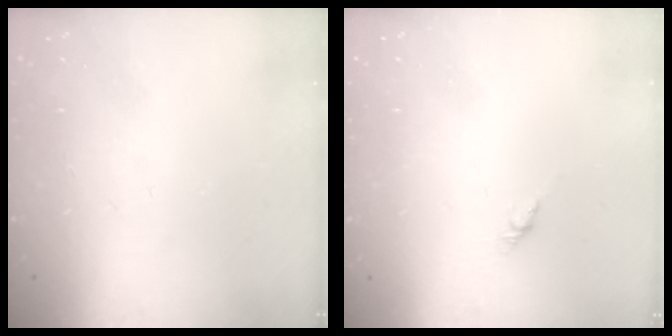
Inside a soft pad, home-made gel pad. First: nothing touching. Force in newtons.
{"total": 2.7, "press": 2.6, "slide": 0.7}